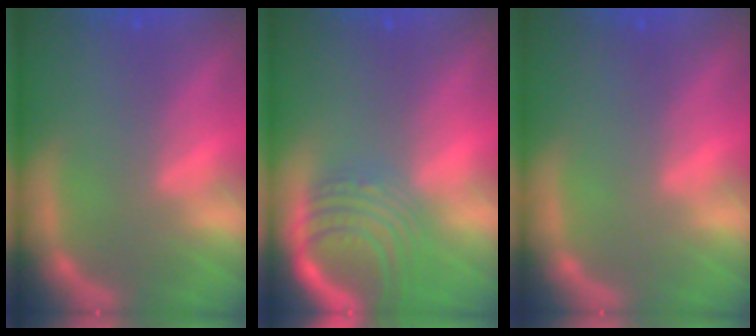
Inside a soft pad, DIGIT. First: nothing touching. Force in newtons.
{"total": 8.1}
{"total": 0.0}